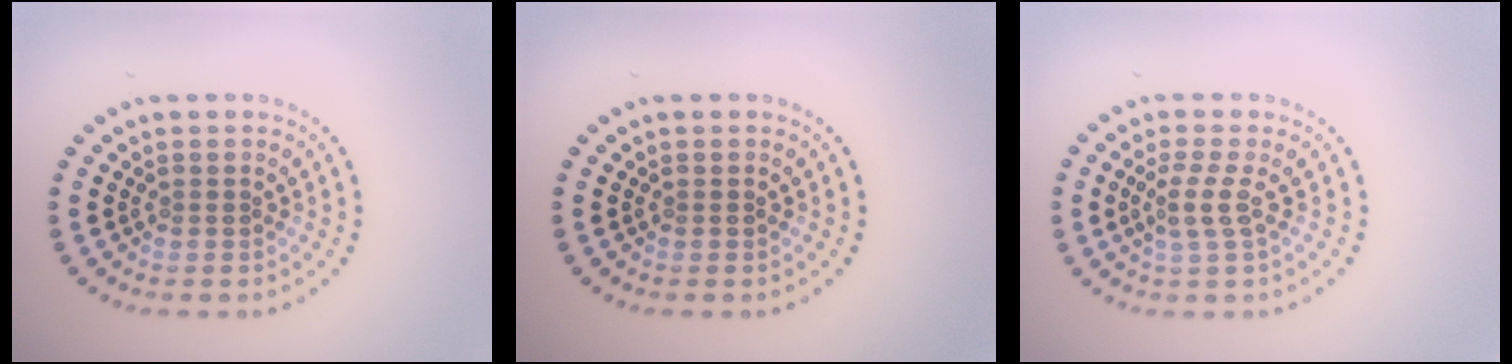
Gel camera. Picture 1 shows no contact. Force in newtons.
{"total": 0.0}
{"total": 2.0, "press": 1.5, "slide": 1.4}